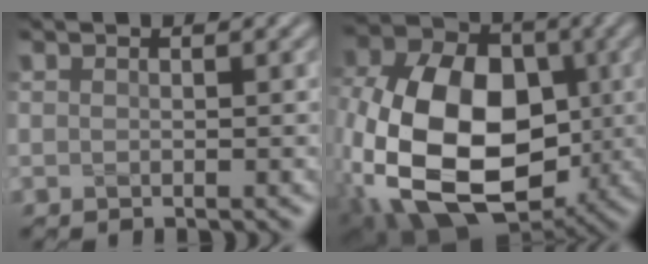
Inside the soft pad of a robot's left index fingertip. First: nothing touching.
{"total": 16.4, "force": [-3.4, 11.2, 11.4], "torque": [-0.235, -0.017, -0.060]}